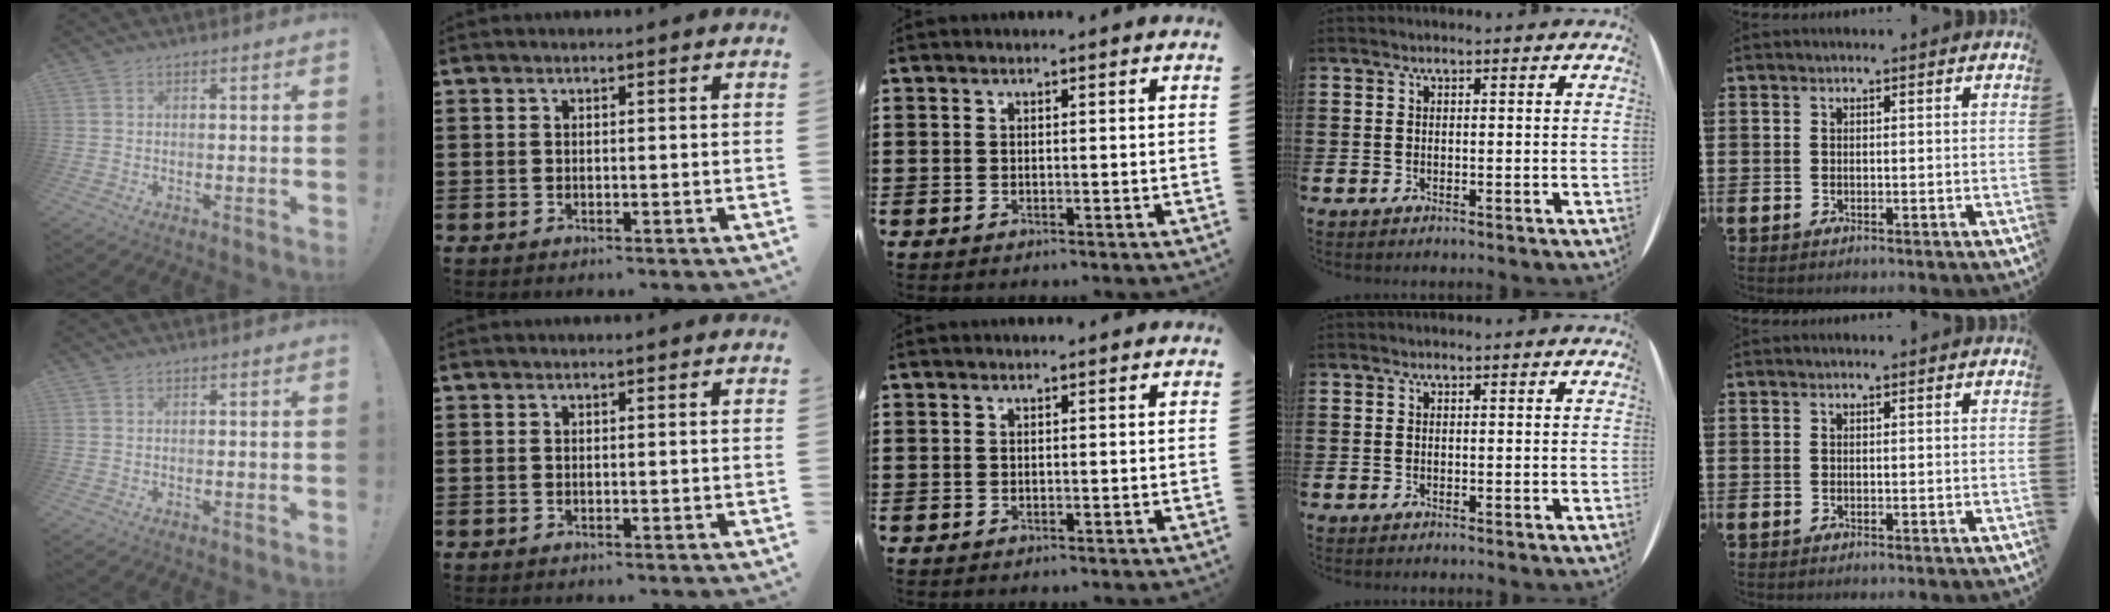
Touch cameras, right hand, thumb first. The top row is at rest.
{}